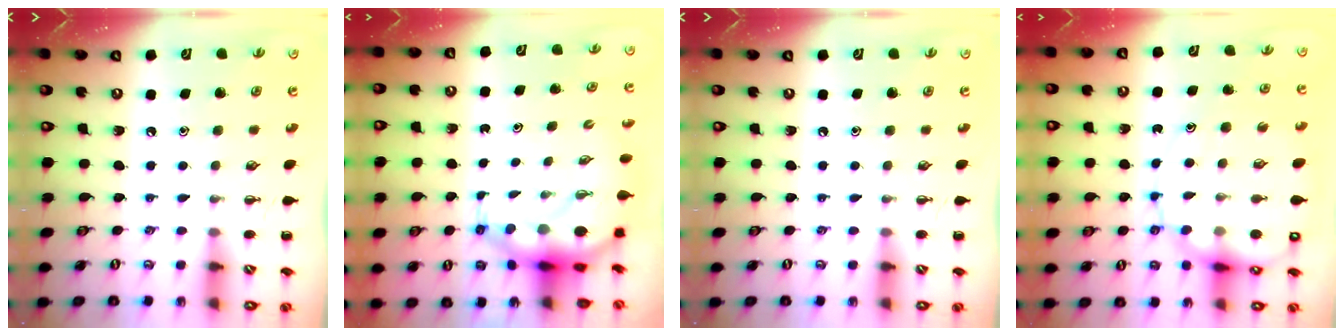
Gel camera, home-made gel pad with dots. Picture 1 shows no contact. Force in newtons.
{"total": 7.2, "press": 7.0, "slide": 1.9}
{"total": 0.0}
{"total": 13.6, "press": 13.1, "slide": 3.4}